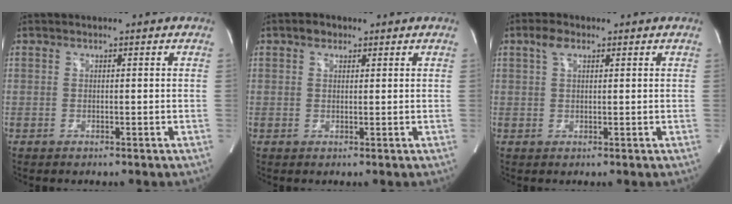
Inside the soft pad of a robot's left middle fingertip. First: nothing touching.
{"total": 1.9, "force": [1.1, 1.3, 0.7], "torque": [-0.014, 0.007, 0.017]}
{"total": 2.5, "force": [1.3, 1.1, 1.7], "torque": [-0.040, 0.013, 0.029]}